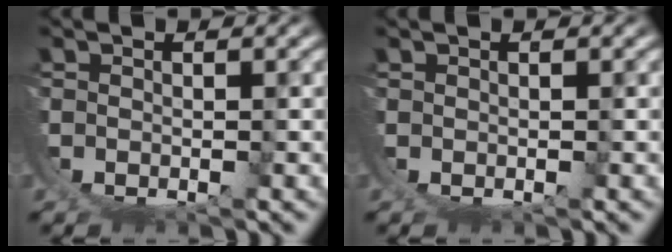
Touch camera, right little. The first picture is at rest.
{"total": 0.0}